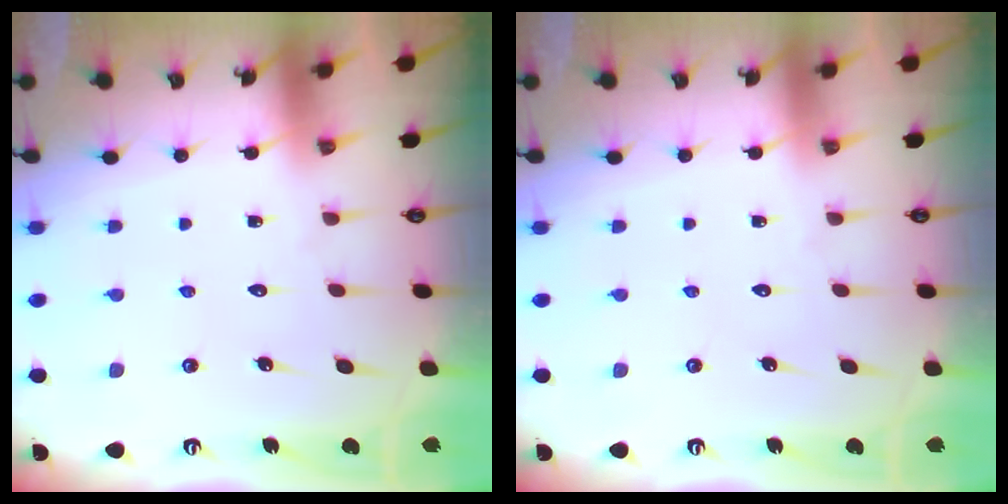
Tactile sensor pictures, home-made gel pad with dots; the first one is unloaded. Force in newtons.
{"total": 0.0}